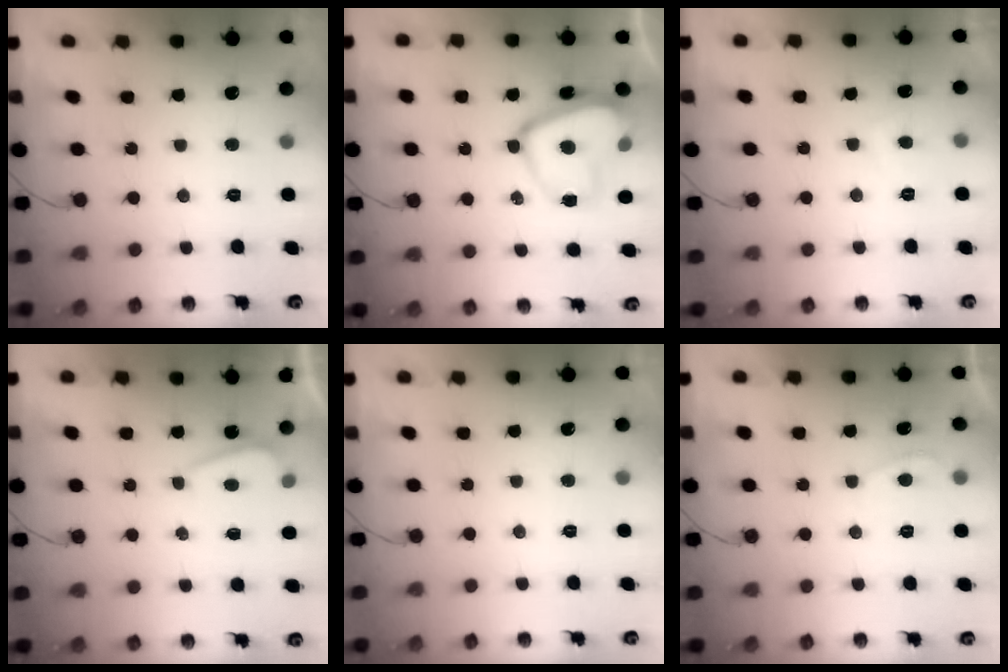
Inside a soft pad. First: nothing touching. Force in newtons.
{"total": 13.9, "press": 13.8, "slide": 1.1}
{"total": 1.4, "press": 1.2, "slide": 0.7}
{"total": 0.6, "press": 0.4, "slide": 0.5}
{"total": 0.0}
{"total": 1.3, "press": 1.2, "slide": 0.6}